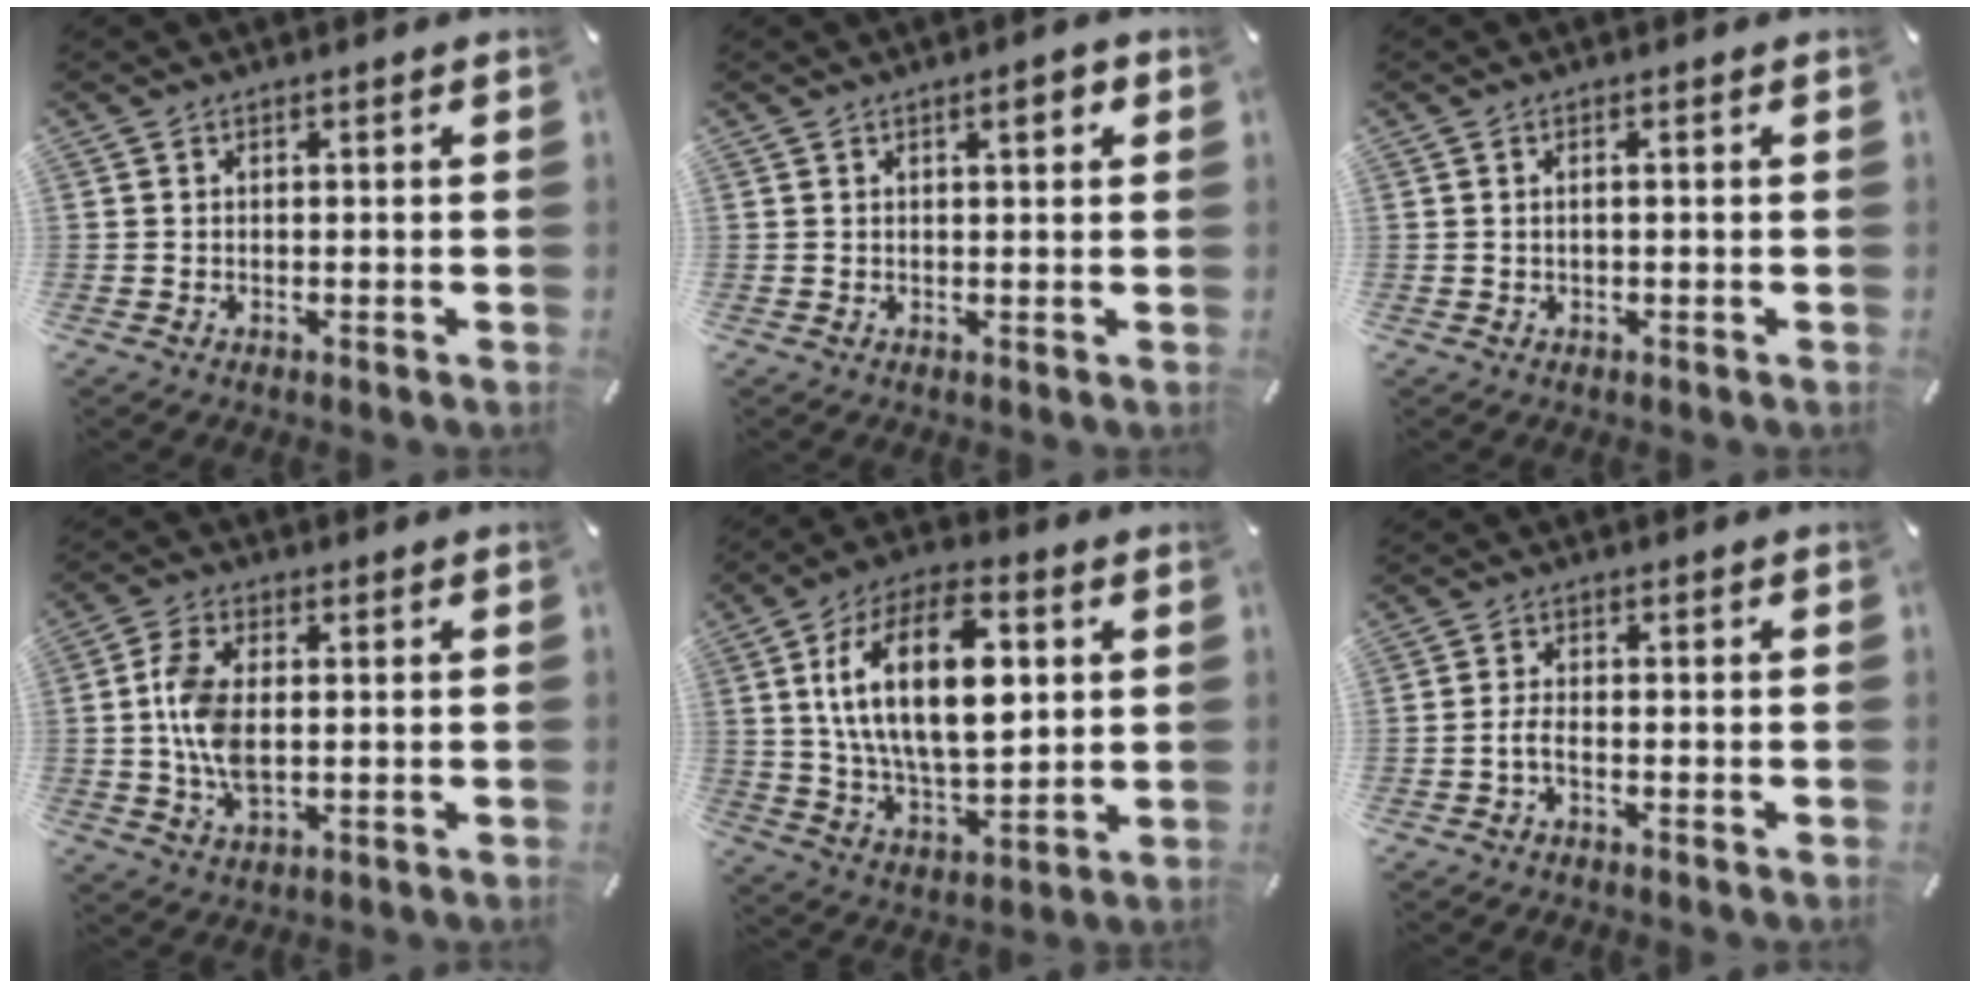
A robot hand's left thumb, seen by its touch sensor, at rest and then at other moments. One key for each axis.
{"total": 3.0, "fx": 1.4, "fy": 0.8, "fz": 2.6, "tx": -0.038, "ty": -0.001, "tz": 0.019}
{"total": 1.2, "fx": -0.1, "fy": 0.2, "fz": 1.2, "tx": -0.022, "ty": -0.002, "tz": -0.001}
{"total": 9.2, "fx": 0.3, "fy": 5.0, "fz": 7.7, "tx": -0.180, "ty": 0.001, "tz": -0.001}
{"total": 20.5, "fx": 4.9, "fy": 11.0, "fz": 16.6, "tx": -0.315, "ty": 0.002, "tz": 0.078}
{"total": 2.7, "fx": -1.3, "fy": 0.7, "fz": 2.2, "tx": -0.045, "ty": 0.004, "tz": -0.026}